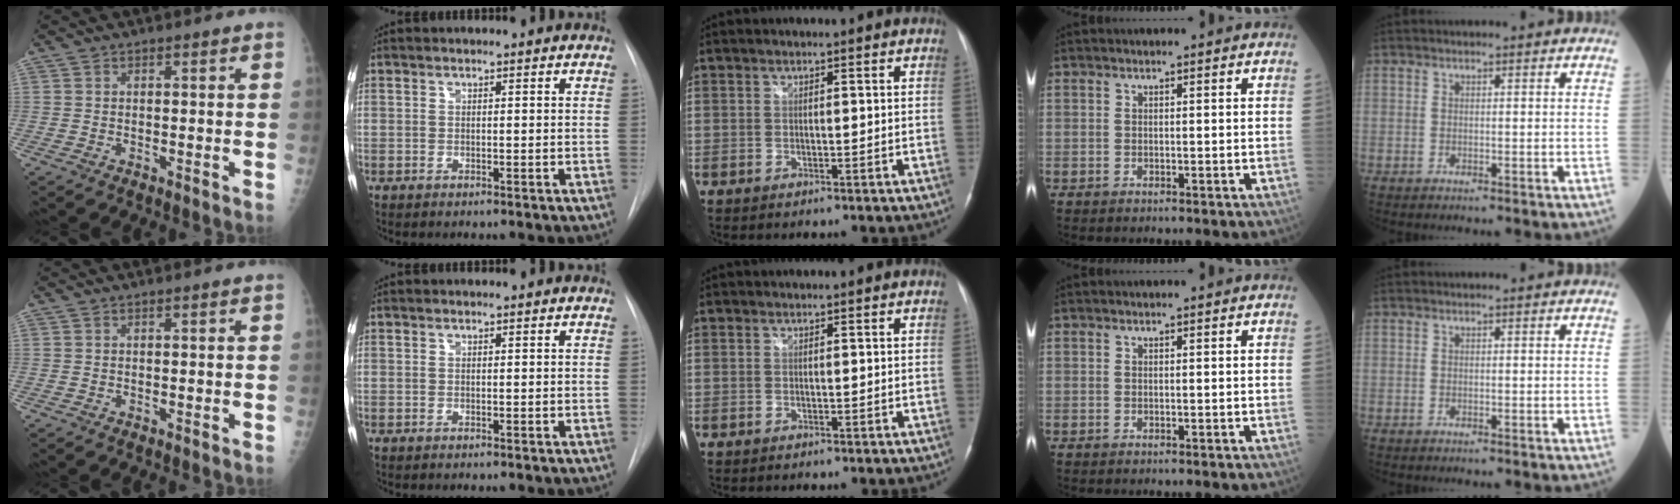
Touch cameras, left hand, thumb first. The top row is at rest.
{}